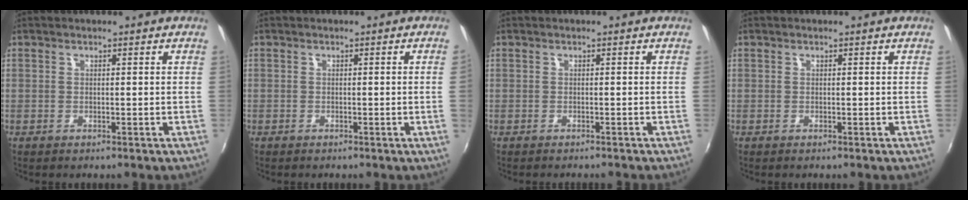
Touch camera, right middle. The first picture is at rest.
{"total": 0.8, "force": [0.0, -0.5, 0.6], "torque": [-0.005, -0.003, -0.002]}
{"total": 0.9, "force": [-0.8, 0.1, 0.3], "torque": [-0.005, -0.005, -0.013]}
{"total": 0.0}